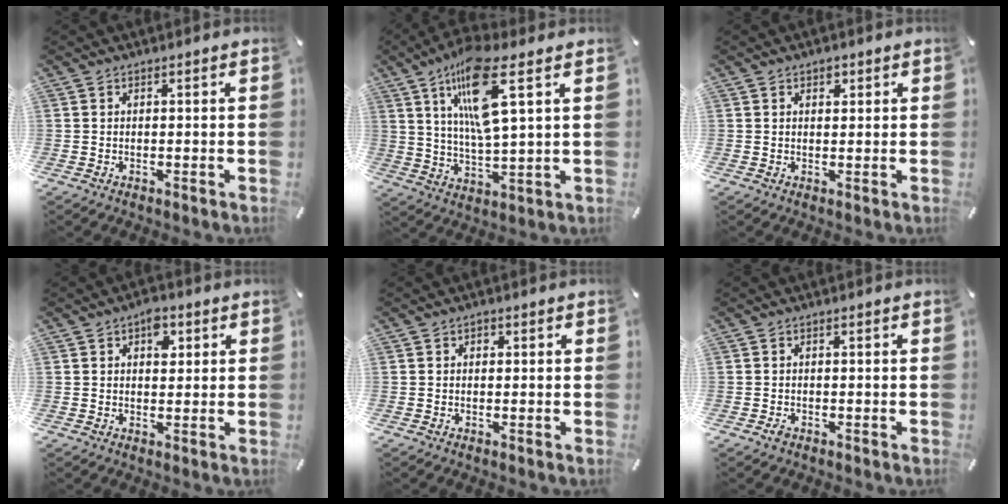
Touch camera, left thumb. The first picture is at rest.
{"total": 15.0, "force": [7.3, 3.5, 12.6], "torque": [-0.252, -0.019, 0.115]}
{"total": 1.6, "force": [0.8, 1.1, 0.8], "torque": [-0.002, -0.003, 0.012]}
{"total": 4.2, "force": [1.7, 2.7, 2.7], "torque": [-0.019, -0.008, 0.021]}
{"total": 0.8, "force": [0.1, 0.7, 0.3], "torque": [-0.006, 0.006, 0.001]}
{"total": 0.9, "force": [-0.5, 0.4, 0.5], "torque": [-0.012, 0.000, -0.010]}